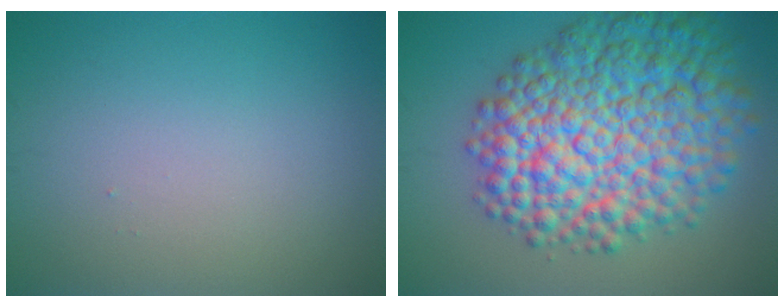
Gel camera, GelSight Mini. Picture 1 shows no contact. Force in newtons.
{"total": 12.9, "press": 12.9, "slide": 0.3}